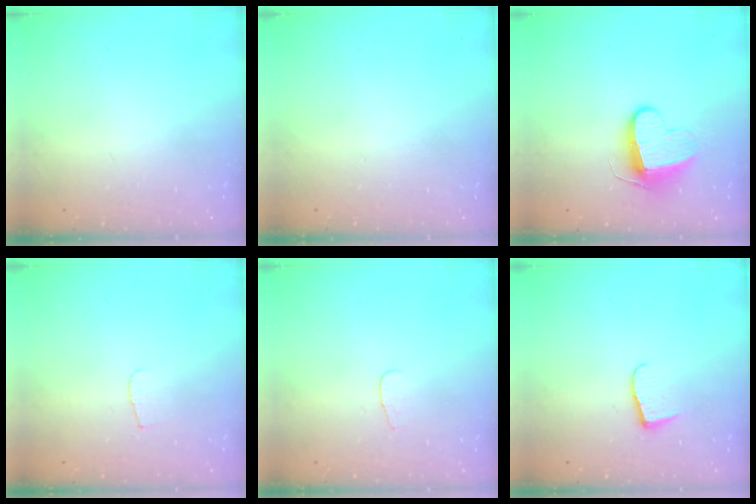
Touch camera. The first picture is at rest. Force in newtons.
{"total": 0.0}
{"total": 9.8, "press": 9.8, "slide": 0.2}
{"total": 3.3, "press": 3.3, "slide": 0.4}
{"total": 2.8, "press": 2.8, "slide": 0.3}
{"total": 6.5, "press": 6.5, "slide": 0.6}